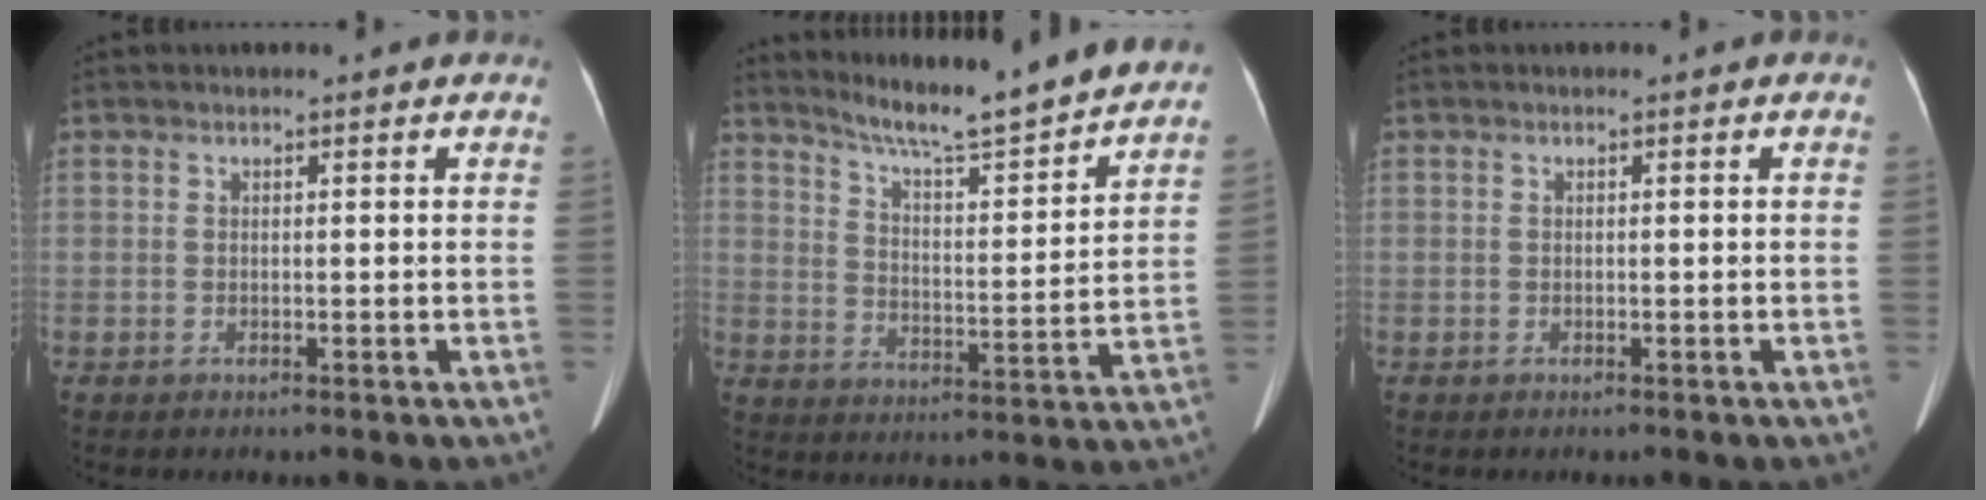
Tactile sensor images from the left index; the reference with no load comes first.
{"total": 16.0, "force": [14.9, -0.4, 5.8], "torque": [-0.099, -0.023, 0.214]}
{"total": 0.0}